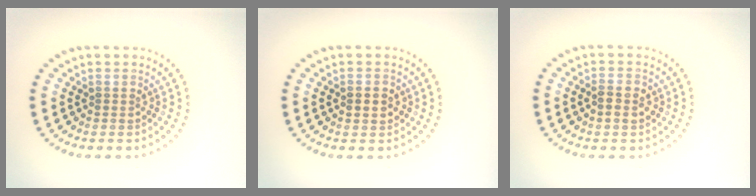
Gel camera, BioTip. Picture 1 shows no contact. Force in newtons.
{"total": 2.1, "press": 2.1, "slide": 0.1}
{"total": 1.8, "press": 1.8, "slide": 0.1}